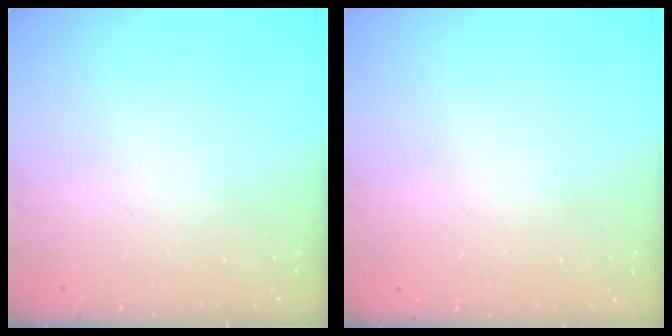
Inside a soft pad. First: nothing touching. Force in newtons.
{"total": 0.0}